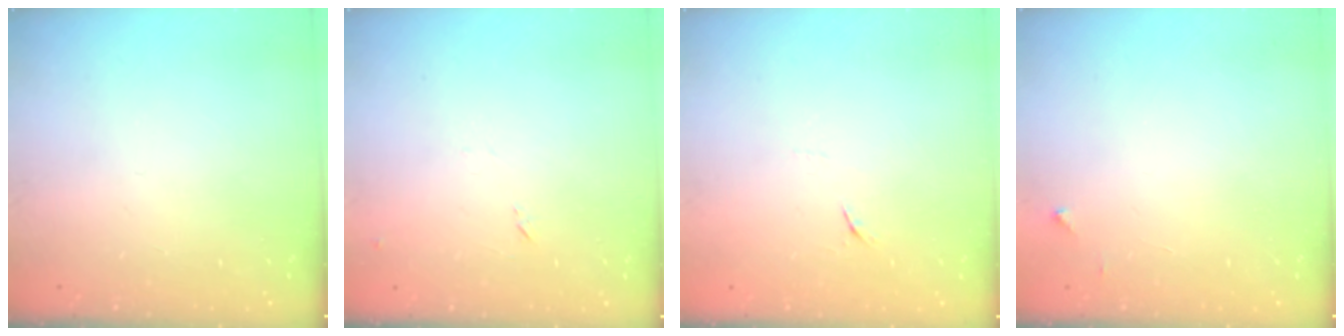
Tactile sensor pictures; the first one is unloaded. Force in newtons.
{"total": 7.2, "press": 7.1, "slide": 0.6}
{"total": 4.5, "press": 4.4, "slide": 0.9}
{"total": 2.0, "press": 2.0, "slide": 0.2}